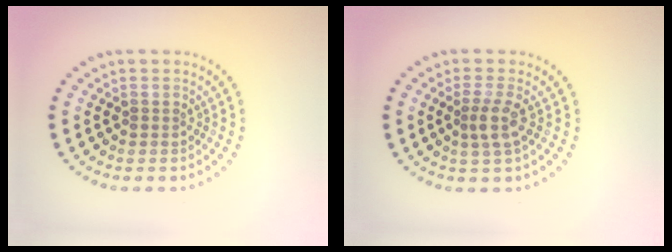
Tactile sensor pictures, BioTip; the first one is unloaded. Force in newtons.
{"total": 2.1, "press": 1.7, "slide": 1.2}